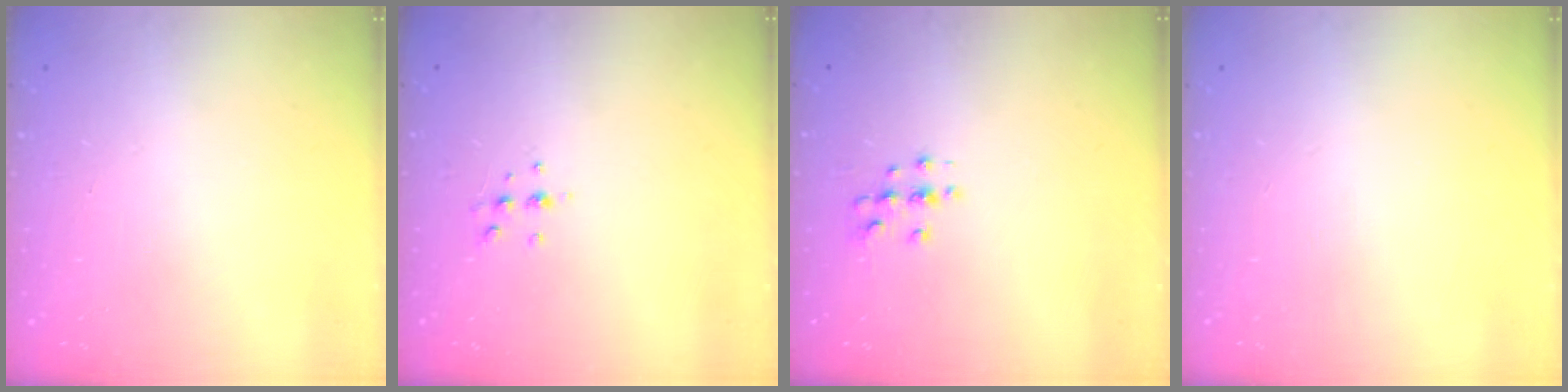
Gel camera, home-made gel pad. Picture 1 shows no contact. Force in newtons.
{"total": 5.2, "press": 5.1, "slide": 0.9}
{"total": 3.6, "press": 3.5, "slide": 0.4}
{"total": 0.0}